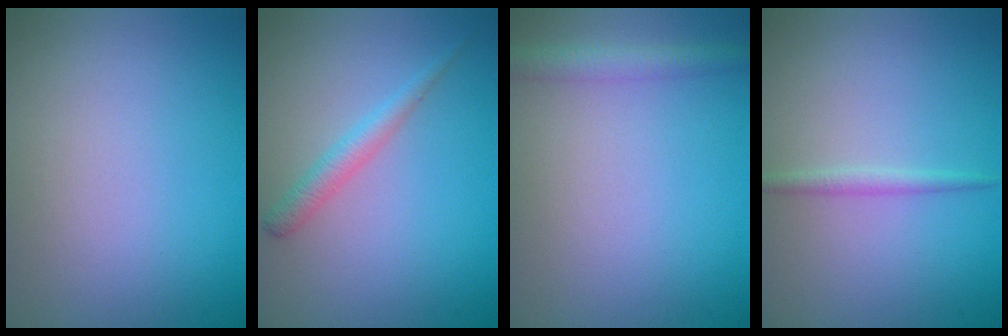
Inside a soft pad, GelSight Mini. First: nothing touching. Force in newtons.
{"total": 1.8, "press": 1.8, "slide": 0.1}
{"total": 2.4, "press": 2.4, "slide": 0.1}
{"total": 1.1, "press": 1.1, "slide": 0.1}